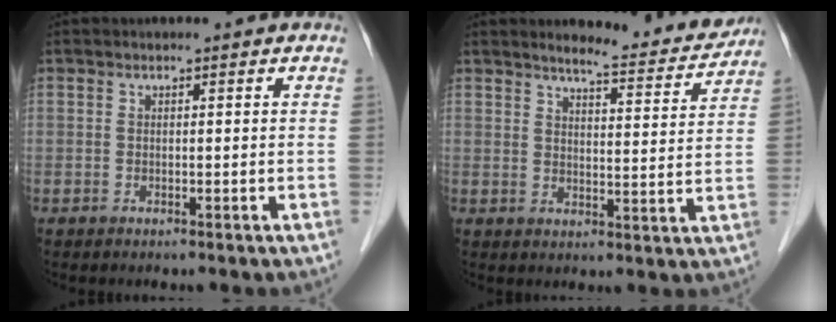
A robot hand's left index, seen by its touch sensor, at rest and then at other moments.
{"total": 9.2, "force": [8.8, 0.7, 2.5], "torque": [-0.038, -0.014, 0.108]}